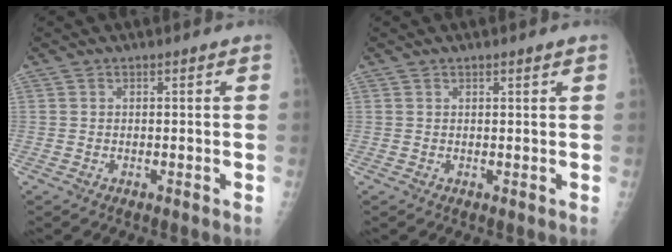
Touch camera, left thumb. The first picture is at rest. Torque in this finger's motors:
{"motor_torque": [-0.16, -0.21, -0.24, -0.27, 0.02]}